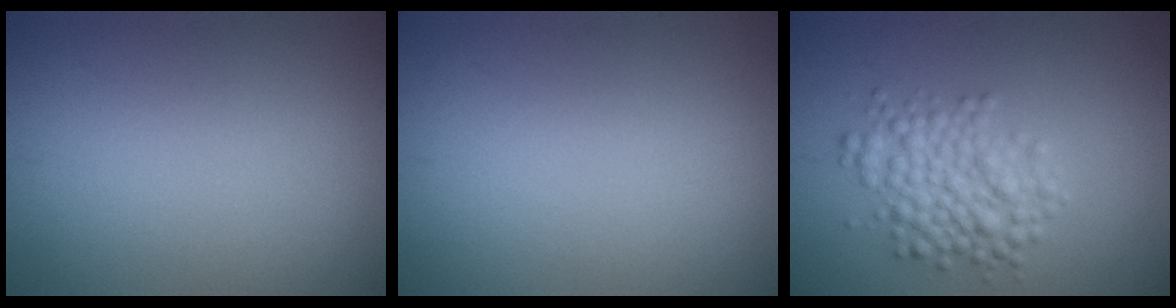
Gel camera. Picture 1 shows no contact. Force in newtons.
{"total": 0.0}
{"total": 4.4, "press": 4.3, "slide": 0.2}